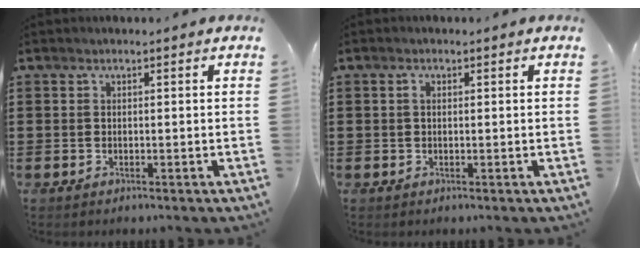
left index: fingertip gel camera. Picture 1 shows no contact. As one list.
[{"total": 1.0, "force": [0.2, 0.6, 0.7], "torque": [-0.017, 0.006, 0.003]}]